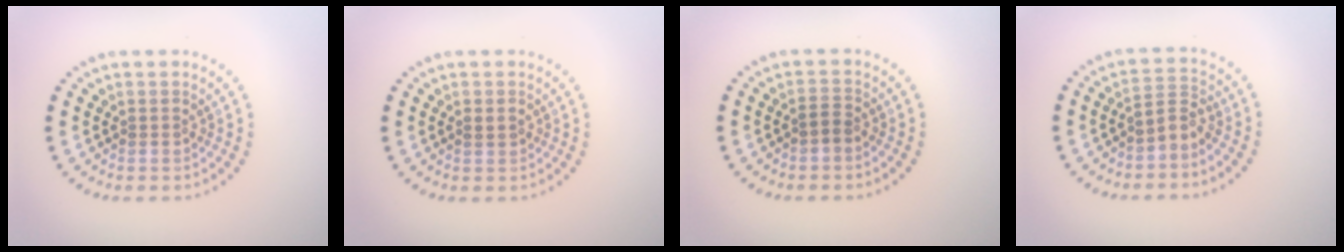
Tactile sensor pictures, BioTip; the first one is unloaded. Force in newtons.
{"total": 0.9, "press": 0.9, "slide": 0.2}
{"total": 1.2, "press": 1.0, "slide": 0.7}
{"total": 2.2, "press": 1.4, "slide": 1.7}